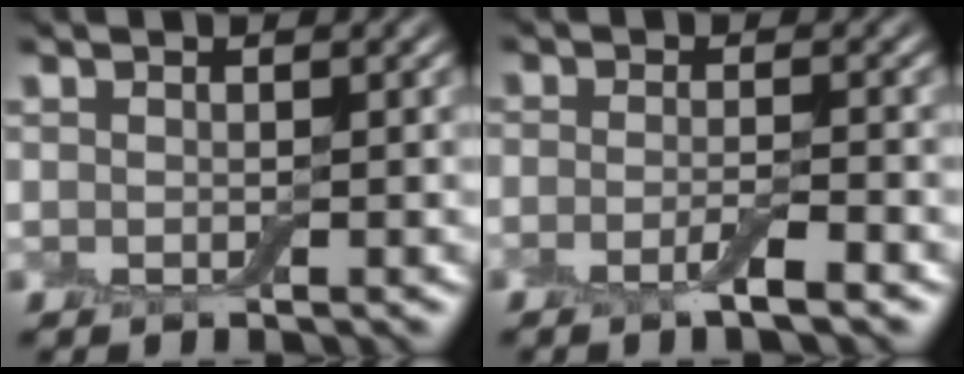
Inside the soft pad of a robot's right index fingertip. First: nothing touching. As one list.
[{"total": 2.4, "force": [-1.4, 0.4, 2.0], "torque": [-0.035, -0.002, -0.031]}]